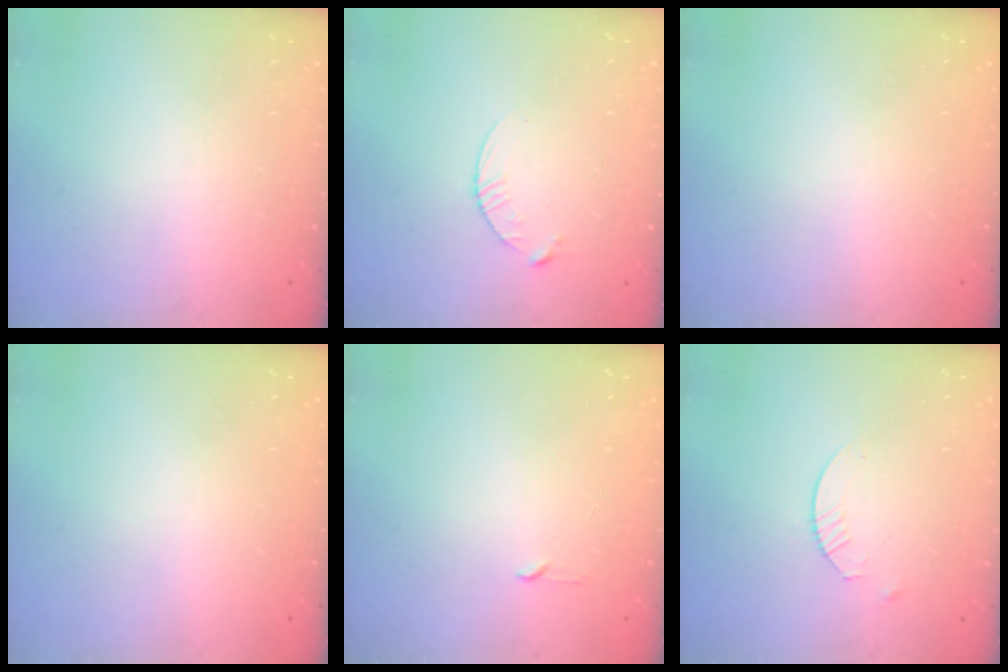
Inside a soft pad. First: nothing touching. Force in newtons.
{"total": 3.7, "press": 3.7, "slide": 0.4}
{"total": 0.0}
{"total": 0.0}
{"total": 2.3, "press": 2.2, "slide": 0.3}
{"total": 2.4, "press": 2.4, "slide": 0.3}